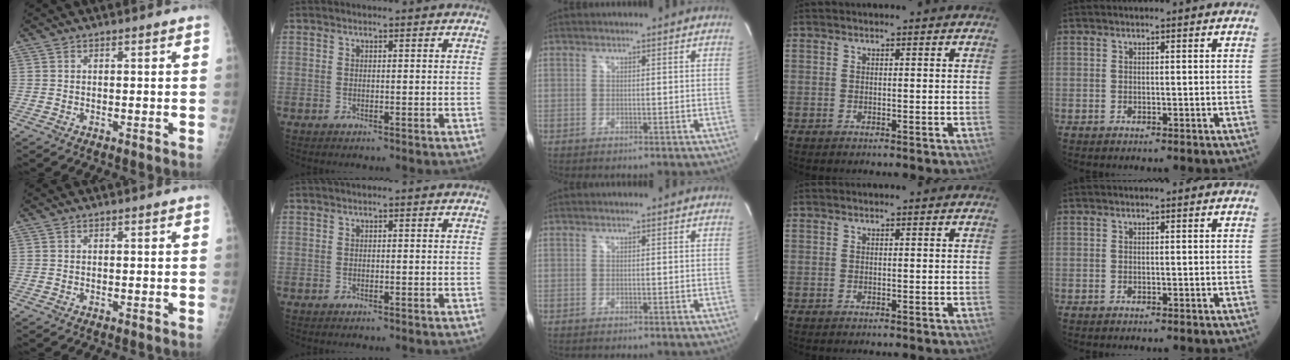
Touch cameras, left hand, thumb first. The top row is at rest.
{}